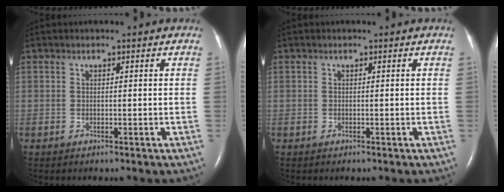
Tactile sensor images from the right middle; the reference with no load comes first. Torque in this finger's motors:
{"motor_torque": [-0.04, -0.08, -0.06, 0.00]}